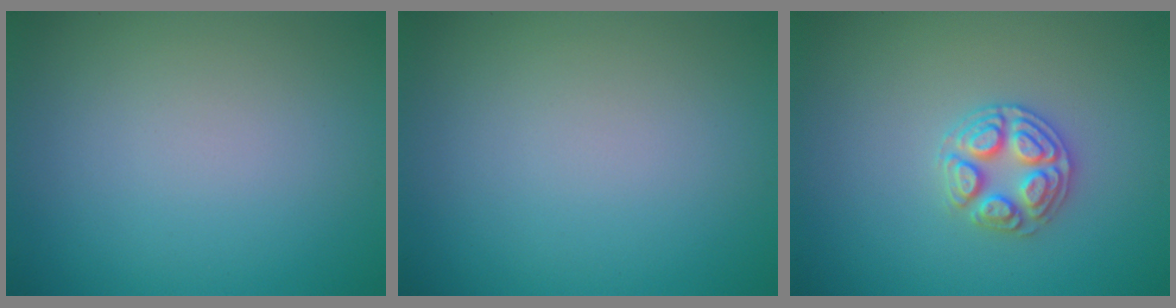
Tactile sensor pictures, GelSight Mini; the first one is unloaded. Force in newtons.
{"total": 0.0}
{"total": 2.9, "press": 2.8, "slide": 0.3}